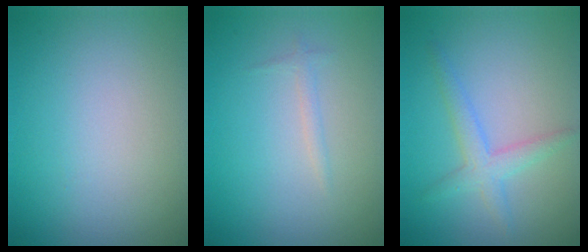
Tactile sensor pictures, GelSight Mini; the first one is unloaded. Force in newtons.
{"total": 0.7, "press": 0.7, "slide": 0.1}
{"total": 2.4, "press": 2.4, "slide": 0.1}